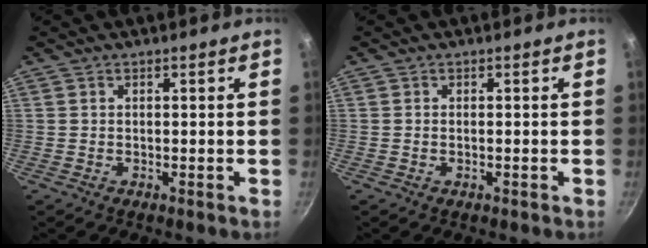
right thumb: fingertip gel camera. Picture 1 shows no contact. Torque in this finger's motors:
{"motor_torque": [-0.31, -0.10, -0.31, 0.16, 0.03]}